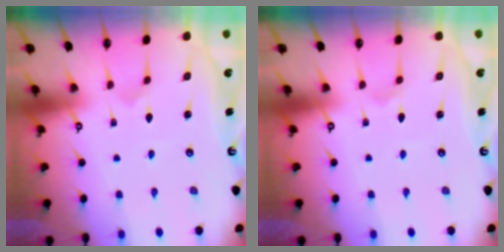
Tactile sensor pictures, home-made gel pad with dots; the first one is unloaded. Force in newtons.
{"total": 0.0}